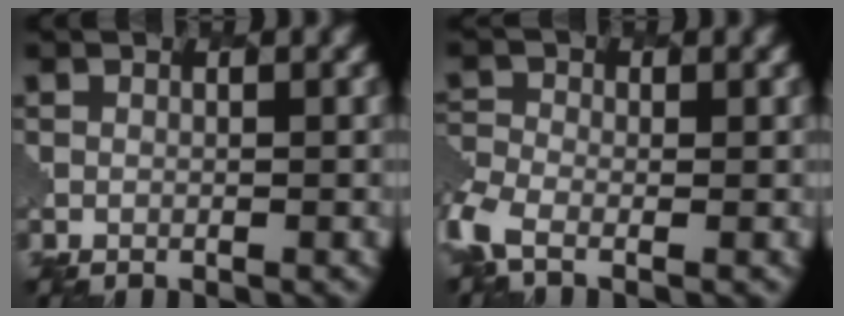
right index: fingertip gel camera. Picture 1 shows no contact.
{"total": 3.4, "force": [-1.9, 1.6, 2.4], "torque": [-0.060, -0.011, -0.051]}